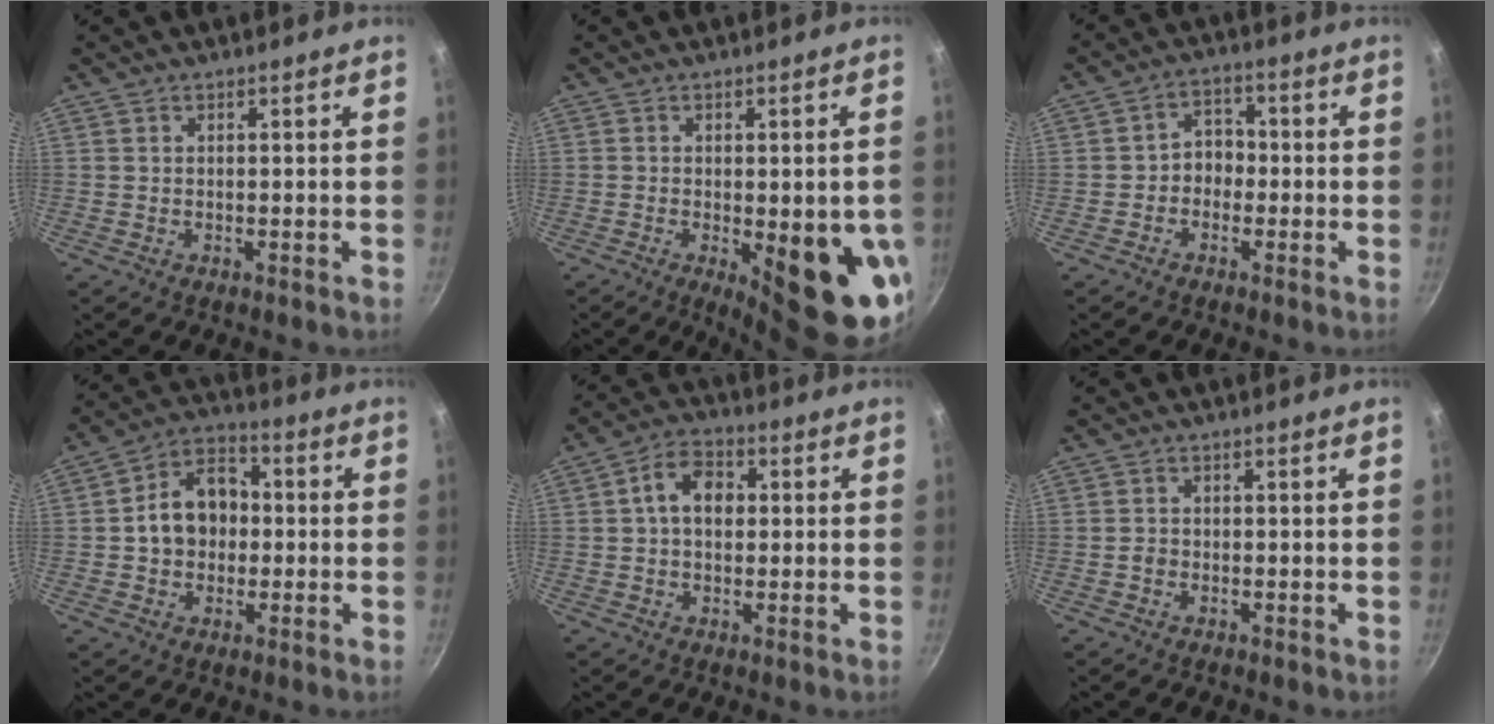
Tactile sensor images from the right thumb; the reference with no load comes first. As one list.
[{"total": 15.6, "force": [-3.6, 5.1, 14.2], "torque": [-0.154, -0.007, -0.035]}, {"total": 4.7, "force": [-1.1, 3.8, 2.5], "torque": [-0.005, 0.023, -0.027]}, {"total": 11.3, "force": [-0.1, 8.8, 7.1], "torque": [-0.081, 0.028, -0.016]}, {"total": 7.9, "force": [1.0, 5.6, 5.5], "torque": [-0.071, 0.017, 0.005]}, {"total": 1.3, "force": [-0.5, 1.1, 0.5], "torque": [-0.007, 0.006, -0.008]}]